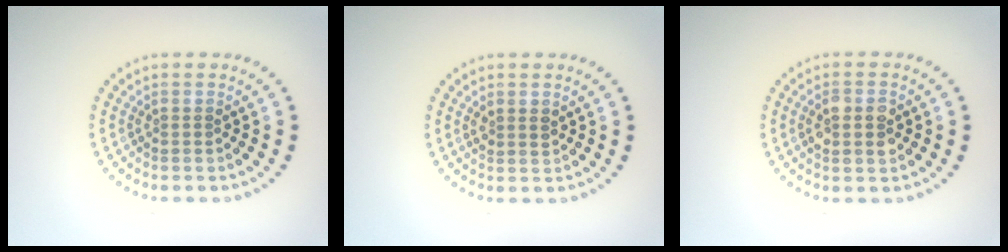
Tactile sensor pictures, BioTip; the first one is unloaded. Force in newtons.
{"total": 1.1, "press": 1.0, "slide": 0.5}
{"total": 2.6, "press": 2.6, "slide": 0.3}